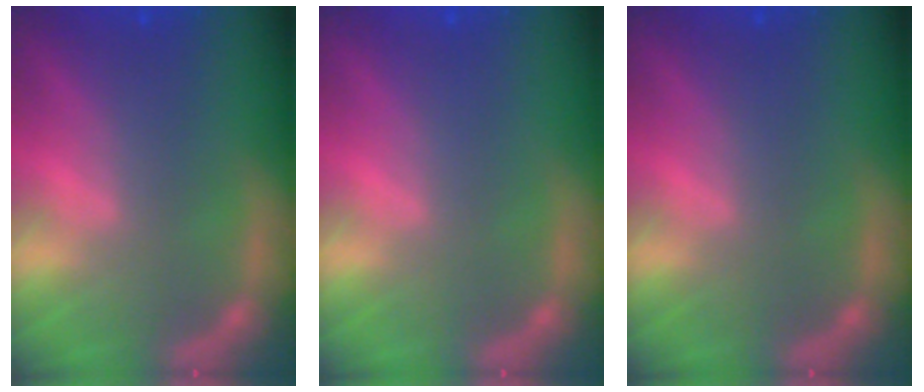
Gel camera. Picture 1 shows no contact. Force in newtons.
{"total": 0.0}
{"total": 0.0}